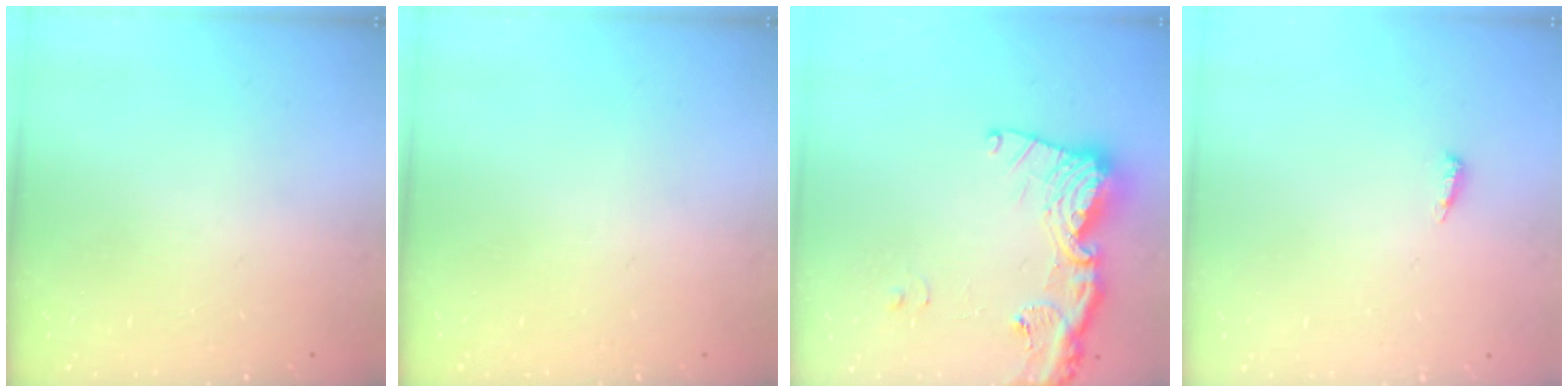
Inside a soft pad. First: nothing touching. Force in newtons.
{"total": 0.0}
{"total": 16.6, "press": 16.5, "slide": 1.9}
{"total": 4.6, "press": 4.5, "slide": 0.9}